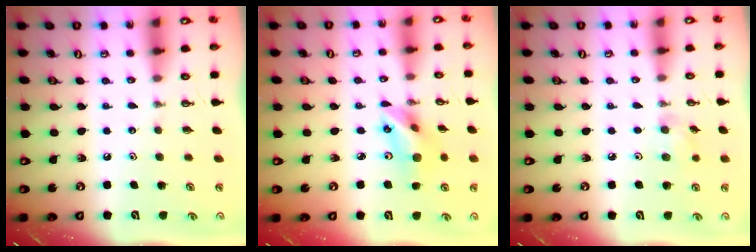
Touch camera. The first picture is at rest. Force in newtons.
{"total": 11.5, "press": 11.1, "slide": 2.9}
{"total": 6.3, "press": 6.2, "slide": 1.3}